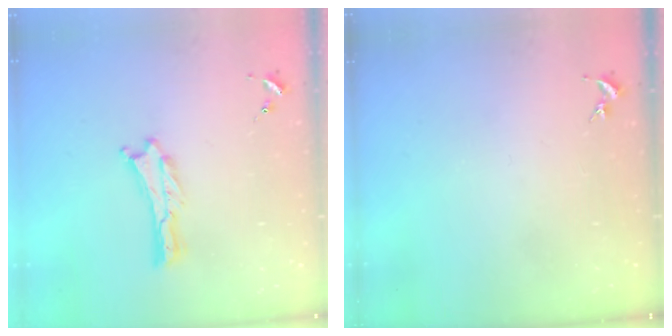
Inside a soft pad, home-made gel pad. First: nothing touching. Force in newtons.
{"total": 0.0}